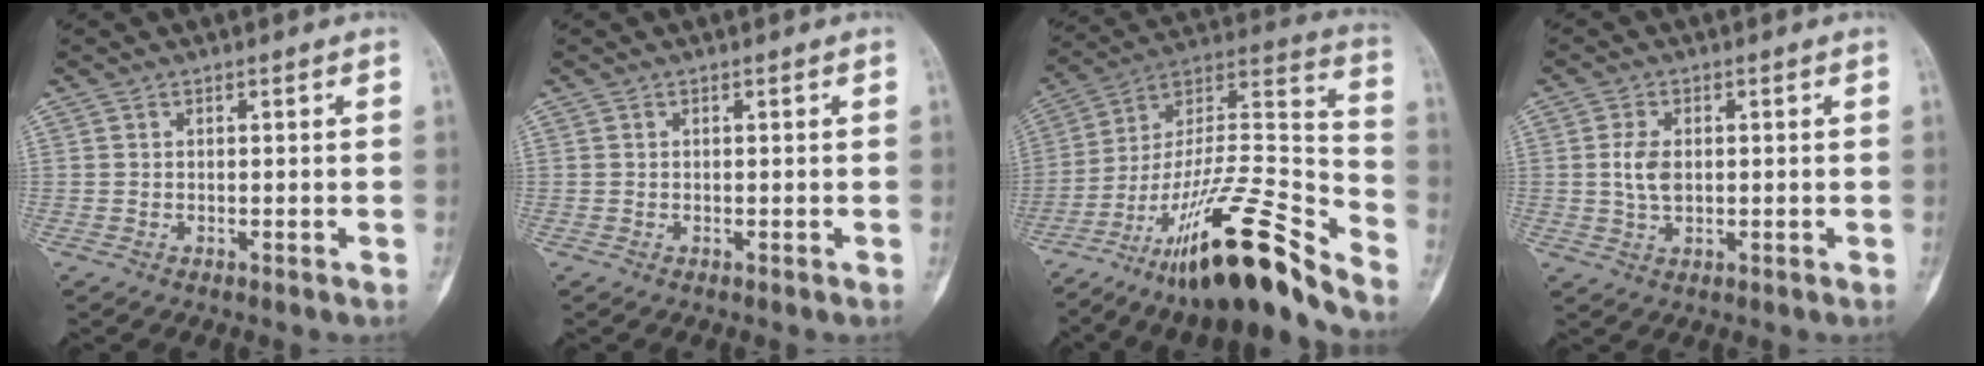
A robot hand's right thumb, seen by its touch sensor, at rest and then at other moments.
{"total": 0.0}
{"total": 26.8, "force": [-18.7, 5.0, 18.6], "torque": [-0.288, 0.096, -0.319]}
{"total": 4.5, "force": [0.3, 2.7, 3.5], "torque": [-0.067, -0.001, 0.008]}